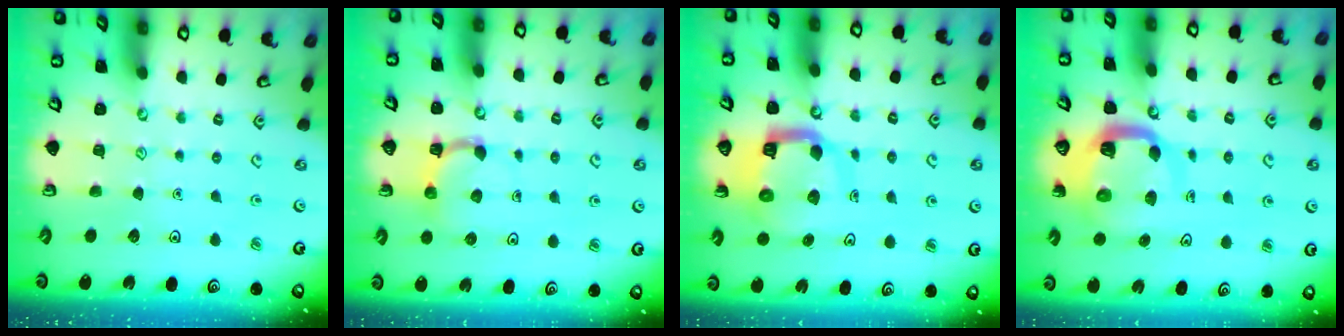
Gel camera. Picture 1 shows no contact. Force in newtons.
{"total": 5.1, "press": 5.0, "slide": 0.9}
{"total": 11.0, "press": 10.9, "slide": 1.3}
{"total": 9.2, "press": 9.1, "slide": 1.2}